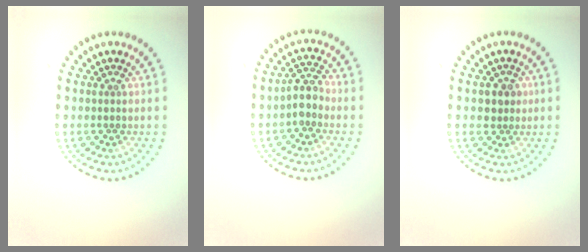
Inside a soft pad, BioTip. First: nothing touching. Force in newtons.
{"total": 2.4, "press": 2.0, "slide": 1.3}
{"total": 1.7, "press": 1.5, "slide": 0.8}